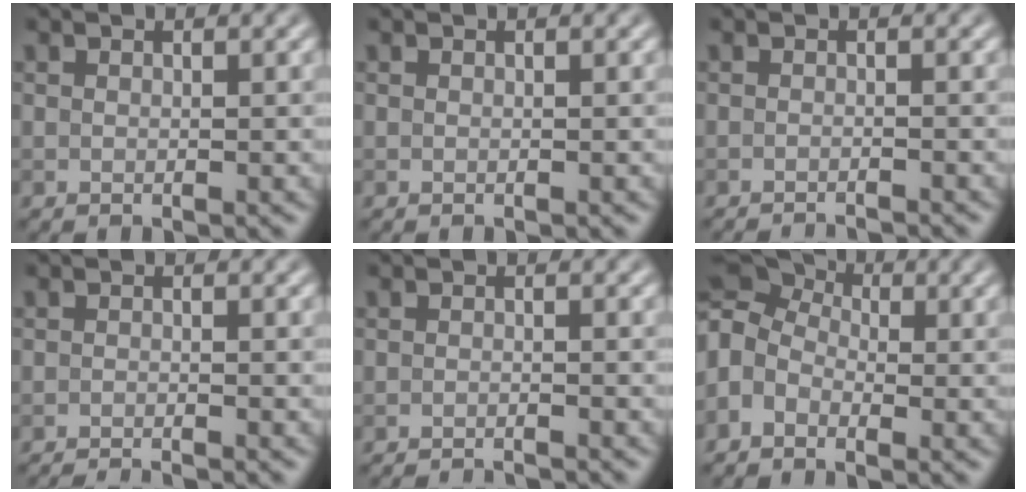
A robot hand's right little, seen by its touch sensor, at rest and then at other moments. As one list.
[{"total": 0.0}, {"total": 3.1, "force": [-2.9, 0.5, 1.0], "torque": [-0.005, 0.001, -0.040]}, {"total": 2.9, "force": [-2.6, 0.3, 1.1], "torque": [-0.014, -0.008, -0.046]}, {"total": 3.5, "force": [-3.3, 0.5, 1.0], "torque": [-0.004, 0.000, -0.045]}, {"total": 6.7, "force": [0.2, 5.0, 4.4], "torque": [-0.096, 0.033, -0.011]}]